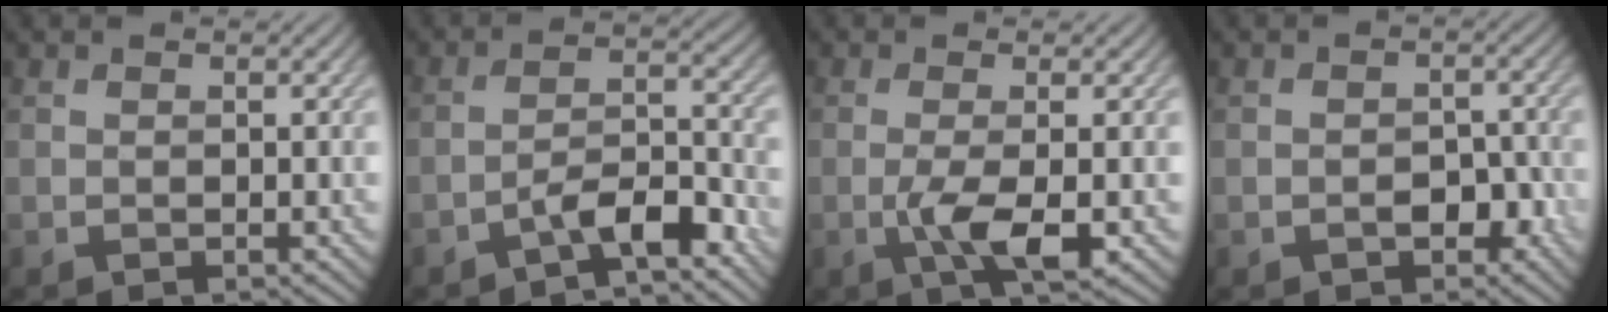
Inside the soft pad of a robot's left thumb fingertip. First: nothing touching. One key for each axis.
{"total": 6.0, "fx": -4.2, "fy": 1.5, "fz": 4.0, "tx": -0.069, "ty": 0.014, "tz": -0.079}
{"total": 4.5, "fx": -1.1, "fy": 1.0, "fz": 4.3, "tx": -0.088, "ty": -0.001, "tz": -0.023}
{"total": 2.8, "fx": -1.2, "fy": 1.8, "fz": 1.8, "tx": -0.027, "ty": 0.002, "tz": -0.016}